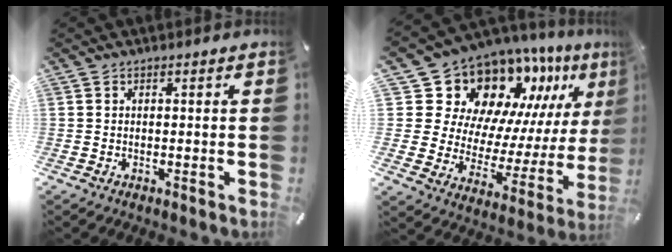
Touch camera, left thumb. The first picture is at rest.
{"total": 17.2, "force": [13.0, 10.0, 5.2], "torque": [-0.088, -0.131, 0.239]}